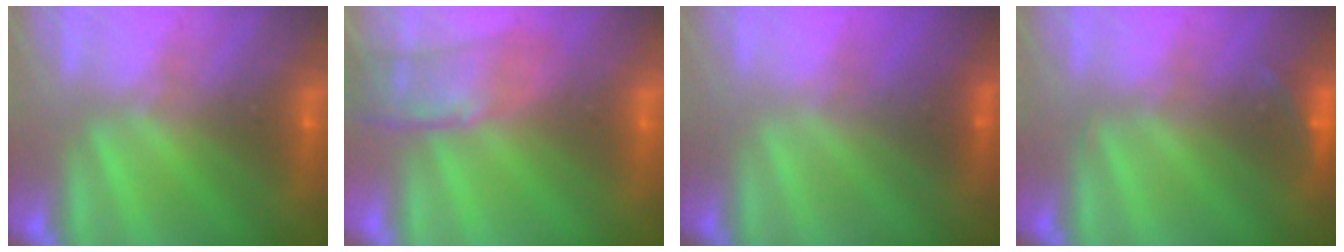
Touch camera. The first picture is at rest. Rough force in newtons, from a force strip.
{"total": 3.1}
{"total": 1.5}
{"total": 2.6}